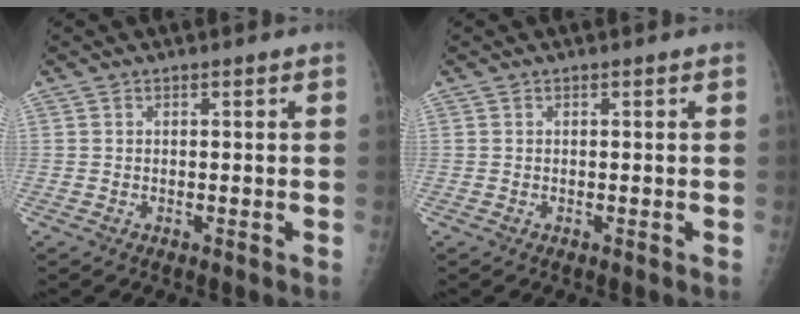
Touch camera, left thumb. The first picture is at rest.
{"total": 0.0}